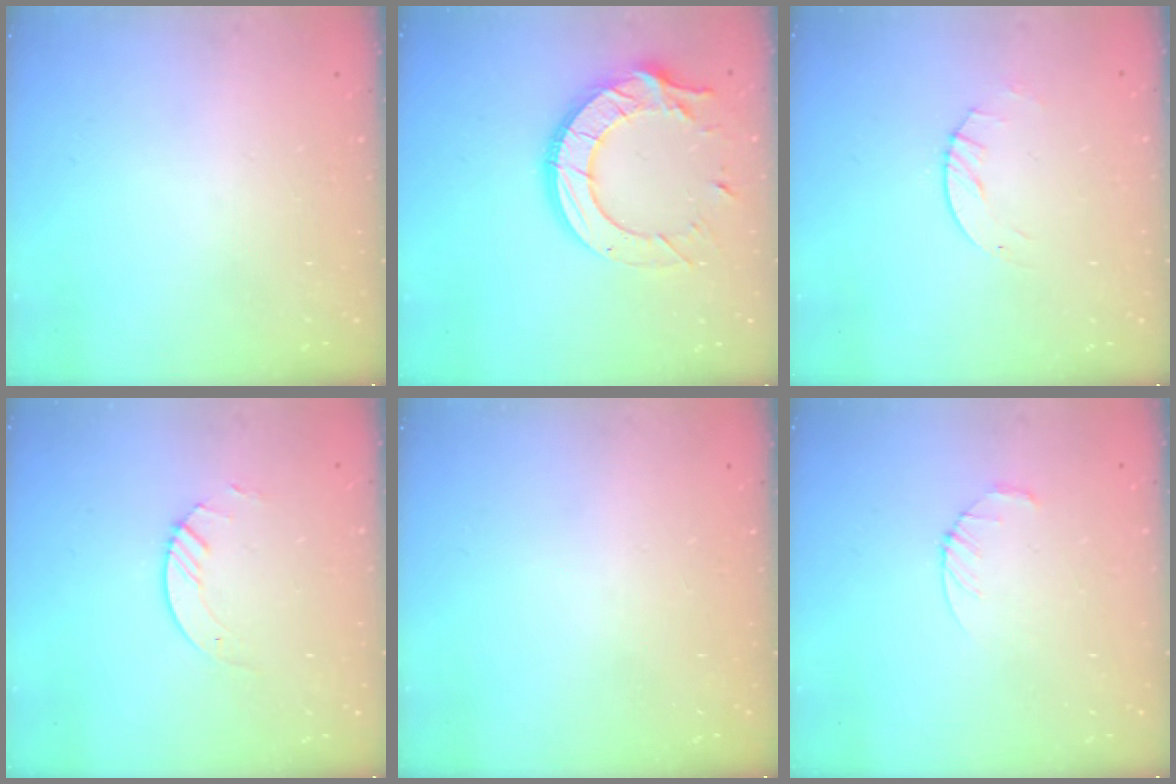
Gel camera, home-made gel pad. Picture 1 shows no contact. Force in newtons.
{"total": 16.0, "press": 15.9, "slide": 1.4}
{"total": 2.8, "press": 2.8, "slide": 0.4}
{"total": 3.5, "press": 3.5, "slide": 0.3}
{"total": 0.0}
{"total": 3.2, "press": 3.1, "slide": 0.4}